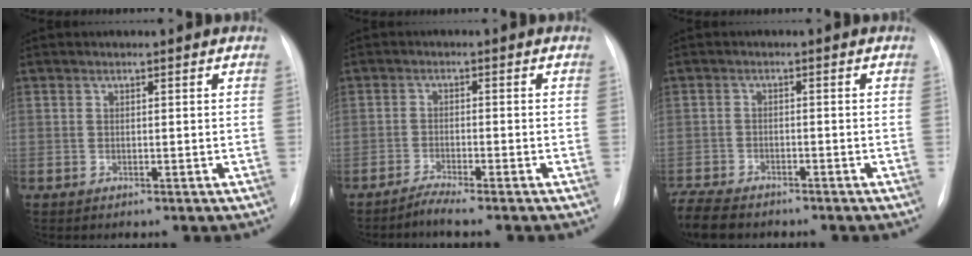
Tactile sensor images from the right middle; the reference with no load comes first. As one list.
[{"total": 2.7, "force": [-2.5, -0.5, 1.1], "torque": [-0.028, -0.007, -0.048]}, {"total": 7.8, "force": [-6.6, 2.6, 3.1], "torque": [-0.058, -0.016, -0.112]}]